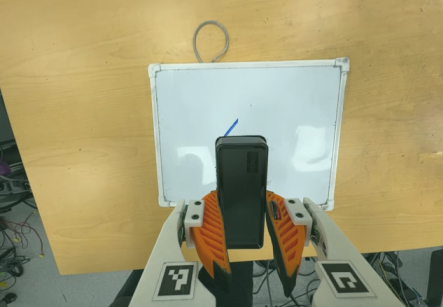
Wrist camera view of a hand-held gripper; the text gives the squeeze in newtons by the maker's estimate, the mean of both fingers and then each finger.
{"total": 8.0, "left": 6.2, "right": 9.7}